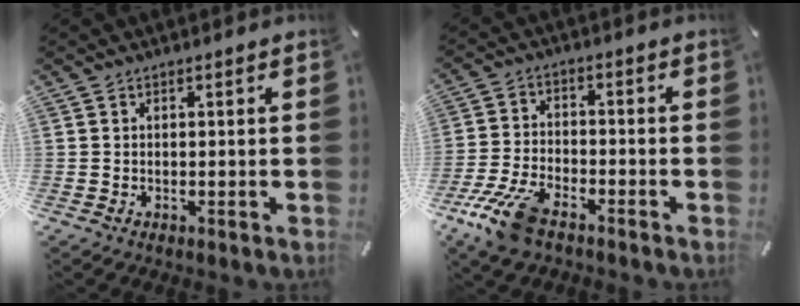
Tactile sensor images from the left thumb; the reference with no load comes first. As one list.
[{"total": 10.2, "force": [-7.0, 4.3, 6.1], "torque": [-0.134, 0.024, -0.134]}]